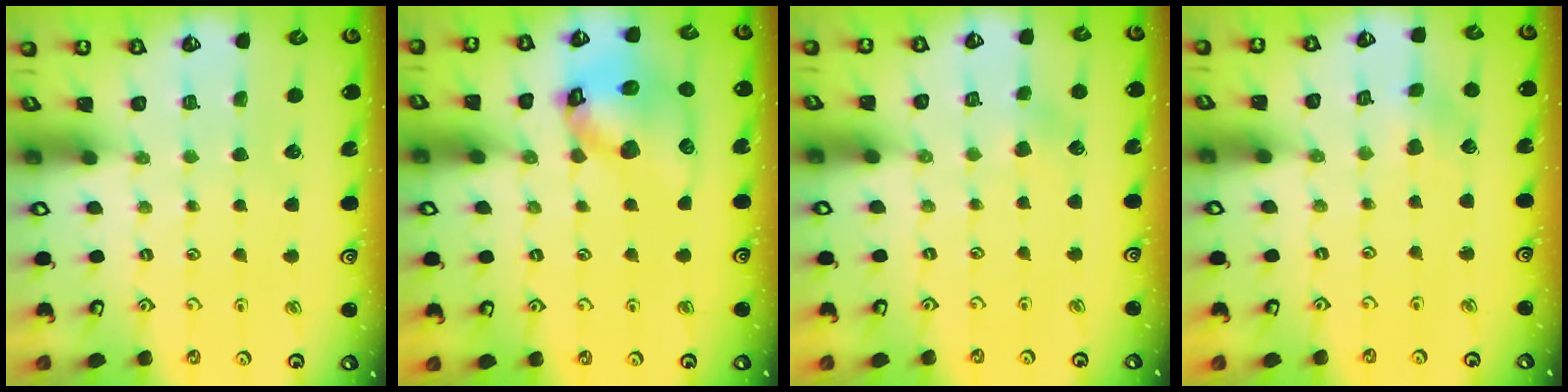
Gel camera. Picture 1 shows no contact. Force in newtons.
{"total": 15.8, "press": 15.7, "slide": 1.7}
{"total": 3.6, "press": 3.5, "slide": 0.4}
{"total": 3.4, "press": 3.3, "slide": 0.6}